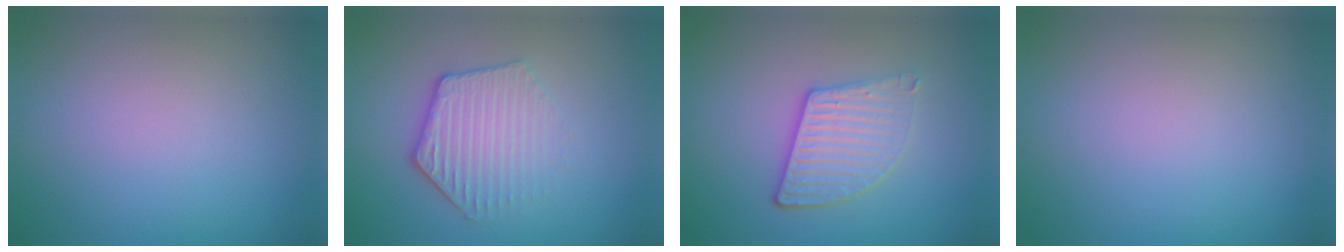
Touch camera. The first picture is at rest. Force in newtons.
{"total": 4.1, "press": 3.4, "slide": 2.3}
{"total": 3.7, "press": 3.2, "slide": 2.0}
{"total": 0.0}